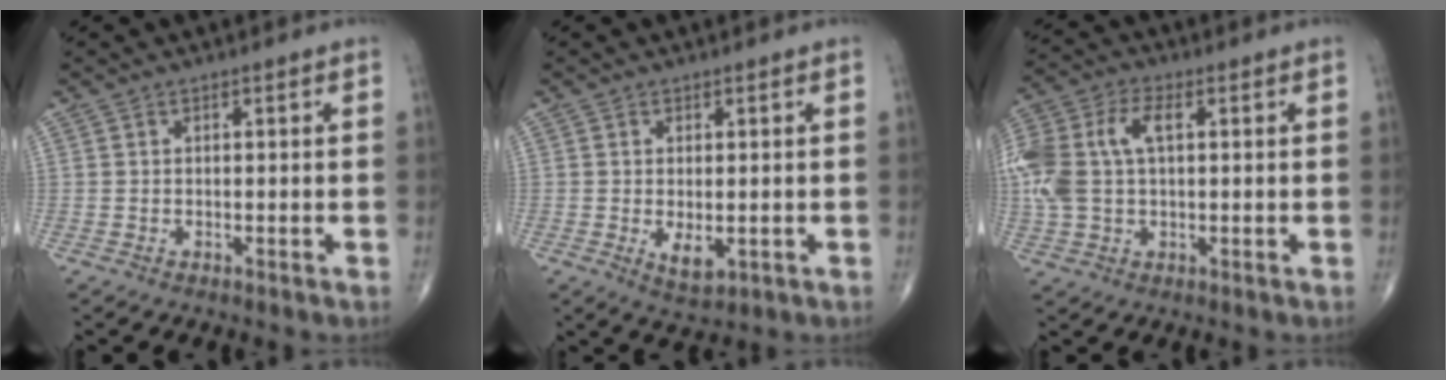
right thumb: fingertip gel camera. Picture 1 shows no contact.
{"total": 4.0, "force": [-0.8, 2.0, 3.4], "torque": [-0.051, -0.010, -0.004]}
{"total": 14.8, "force": [2.2, 8.8, 11.7], "torque": [-0.292, 0.023, 0.041]}